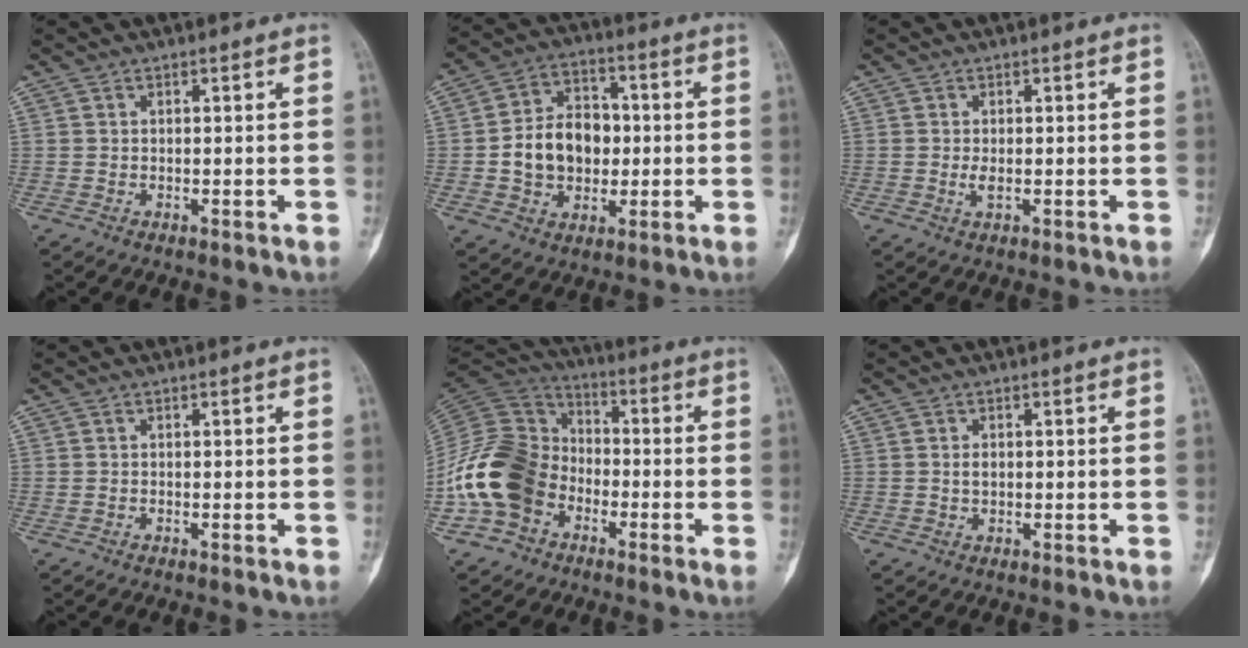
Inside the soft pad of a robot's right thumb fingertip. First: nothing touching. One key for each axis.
{"total": 13.0, "fx": -0.5, "fy": 9.9, "fz": 8.4, "tx": -0.110, "ty": 0.023, "tz": -0.010}
{"total": 1.4, "fx": -0.1, "fy": 0.6, "fz": 1.2, "tx": -0.025, "ty": -0.003, "tz": -0.001}
{"total": 0.0}
{"total": 16.8, "fx": -5.6, "fy": 12.9, "fz": 9.0, "tx": -0.169, "ty": 0.060, "tz": -0.116}
{"total": 1.4, "fx": 0.1, "fy": 1.0, "fz": 1.0, "tx": -0.012, "ty": 0.000, "tz": 0.004}